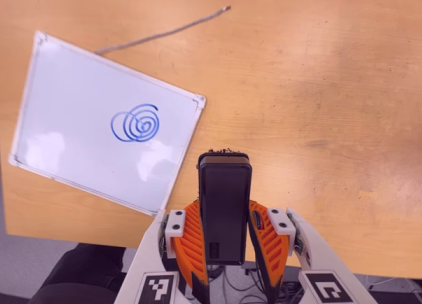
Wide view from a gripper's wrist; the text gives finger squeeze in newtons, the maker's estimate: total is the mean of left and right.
{"total": 5.6, "left": 3.8, "right": 7.3}